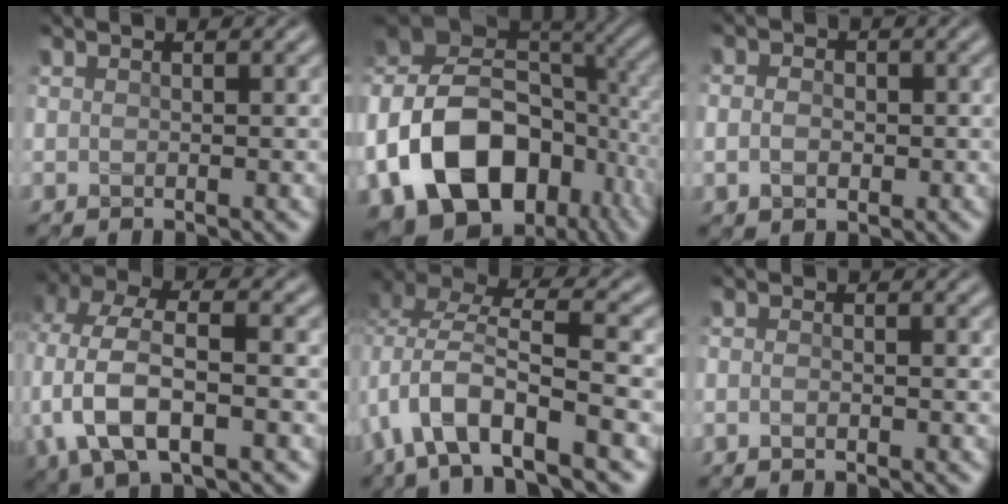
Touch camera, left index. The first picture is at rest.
{"total": 17.8, "force": [-6.2, 12.6, 11.0], "torque": [-0.233, -0.018, -0.106]}
{"total": 2.5, "force": [-0.3, 1.9, 1.6], "torque": [-0.026, 0.001, -0.012]}
{"total": 9.3, "force": [-1.4, 5.2, 7.5], "torque": [-0.164, 0.001, -0.035]}
{"total": 9.2, "force": [-3.3, 3.8, 7.6], "torque": [-0.148, 0.012, -0.070]}
{"total": 1.0, "force": [-0.4, 0.4, 0.8], "torque": [-0.009, -0.002, -0.011]}